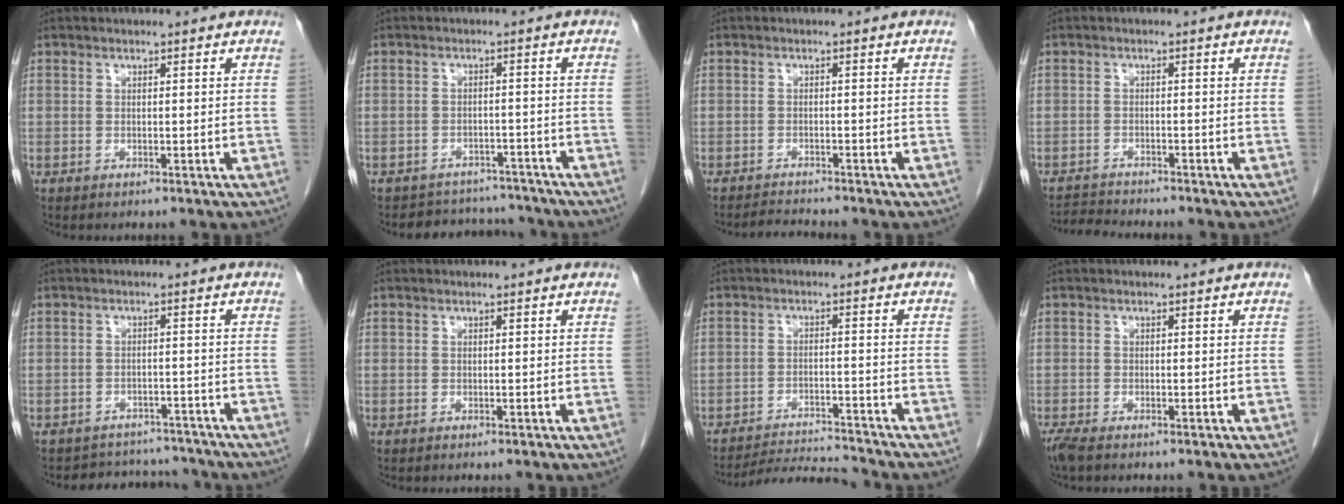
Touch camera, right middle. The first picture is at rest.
{"total": 7.1, "force": [-6.7, 2.6, -0.3], "torque": [0.015, 0.021, -0.083]}
{"total": 2.5, "force": [-2.4, -0.3, 0.1], "torque": [-0.008, -0.015, -0.040]}
{"total": 3.2, "force": [-3.1, -0.4, -0.1], "torque": [0.001, -0.017, -0.055]}
{"total": 7.6, "force": [-7.2, 2.6, -0.1], "torque": [0.010, 0.022, -0.088]}
{"total": 0.0}
{"total": 7.2, "force": [-7.2, -0.7, -0.3], "torque": [0.003, -0.006, -0.123]}
{"total": 2.0, "force": [-1.6, 0.4, 1.2], "torque": [-0.031, -0.009, -0.033]}